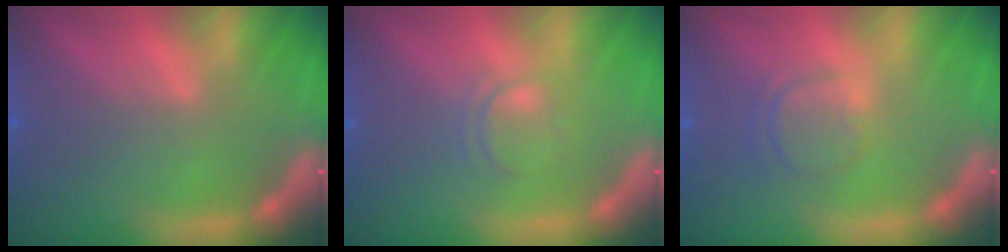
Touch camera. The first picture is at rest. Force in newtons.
{"total": 2.0}
{"total": 2.4}